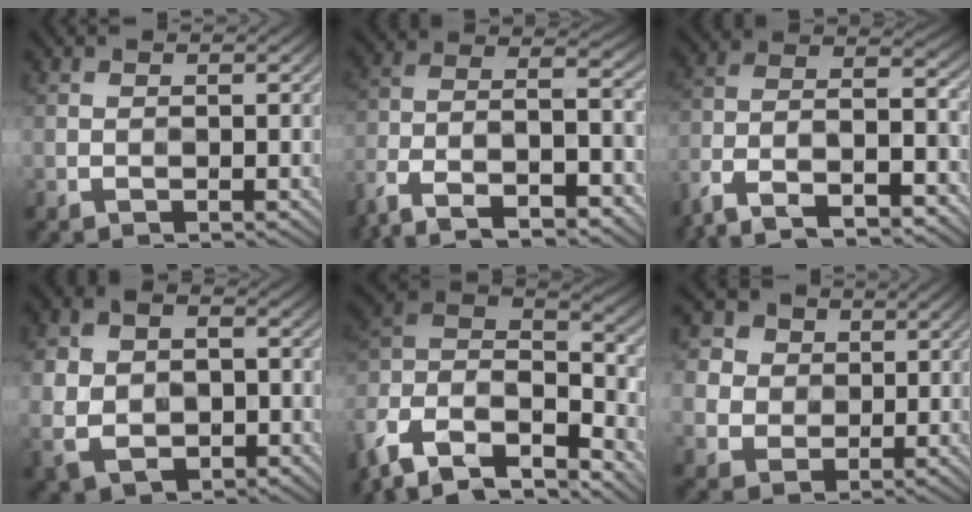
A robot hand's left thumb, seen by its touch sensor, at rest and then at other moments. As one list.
[{"total": 13.3, "force": [-9.0, 4.5, 8.7], "torque": [-0.178, -0.001, -0.170]}, {"total": 13.8, "force": [-10.0, 4.9, 8.2], "torque": [-0.180, -0.002, -0.180]}, {"total": 8.0, "force": [-1.5, 6.1, 5.0], "torque": [-0.112, -0.019, -0.028]}, {"total": 14.1, "force": [-9.1, 6.8, 8.3], "torque": [-0.218, 0.004, -0.139]}, {"total": 7.2, "force": [3.0, 6.1, 2.3], "torque": [-0.103, 0.012, 0.051]}]